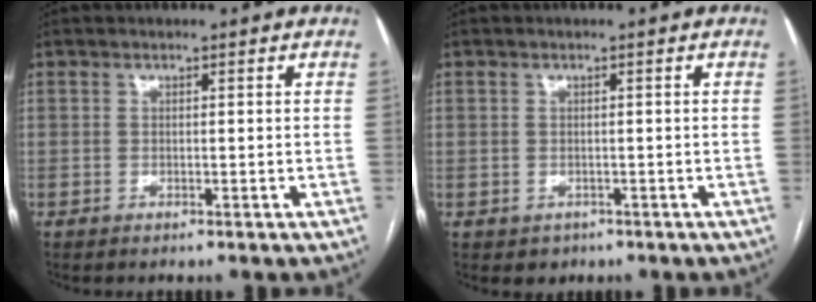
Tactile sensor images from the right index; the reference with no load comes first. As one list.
[{"total": 2.0, "force": [-0.7, 1.8, 0.3], "torque": [0.000, 0.004, -0.004]}]